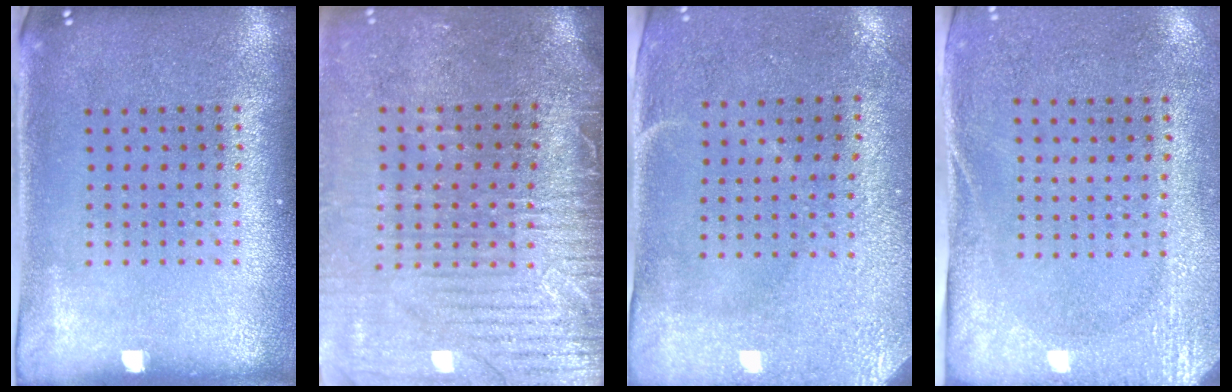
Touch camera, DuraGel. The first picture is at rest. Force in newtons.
{"total": 4.2, "press": 3.7, "slide": 2.1}
{"total": 2.9, "press": 2.4, "slide": 1.6}
{"total": 2.8, "press": 2.2, "slide": 1.7}